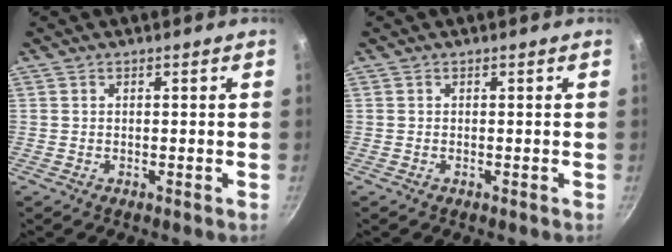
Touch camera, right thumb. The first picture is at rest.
{"total": 0.0}